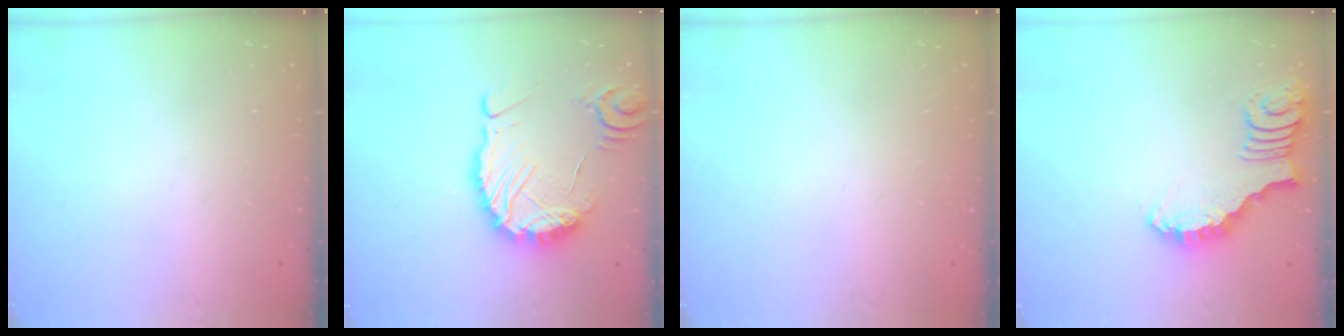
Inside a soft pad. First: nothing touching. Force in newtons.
{"total": 11.8, "press": 11.7, "slide": 1.3}
{"total": 1.6, "press": 1.5, "slide": 0.2}
{"total": 2.7, "press": 2.7, "slide": 0.1}